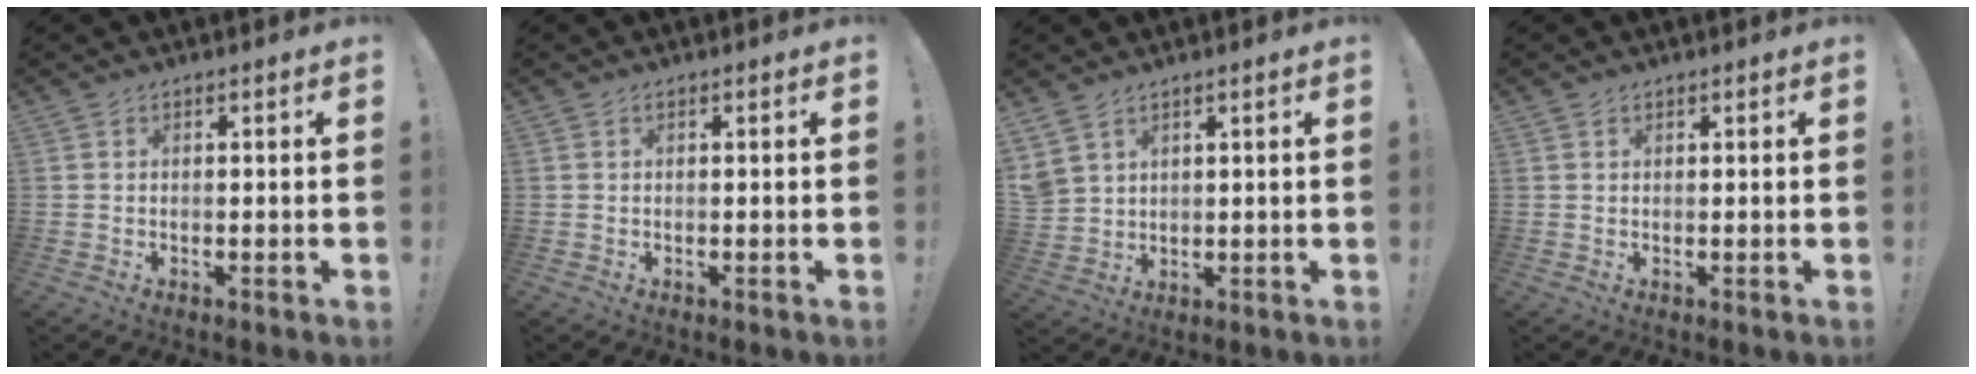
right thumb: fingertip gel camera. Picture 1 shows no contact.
{"total": 0.0}
{"total": 5.3, "force": [3.7, 3.3, 2.0], "torque": [-0.052, -0.015, 0.075]}
{"total": 0.6, "force": [0.5, 0.4, 0.1], "torque": [0.000, -0.001, 0.009]}